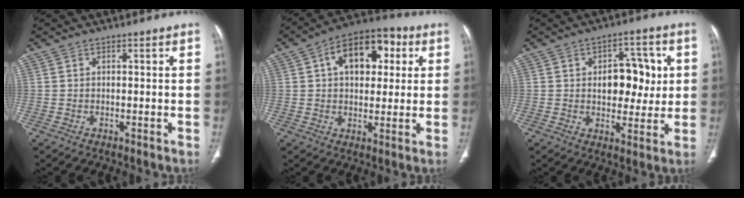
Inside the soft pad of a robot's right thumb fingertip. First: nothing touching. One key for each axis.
{"total": 14.4, "fx": 4.1, "fy": 9.1, "fz": 10.5, "tx": -0.117, "ty": 0.020, "tz": 0.056}
{"total": 11.1, "fx": 1.5, "fy": 6.9, "fz": 8.6, "tx": -0.071, "ty": 0.004, "tz": 0.026}